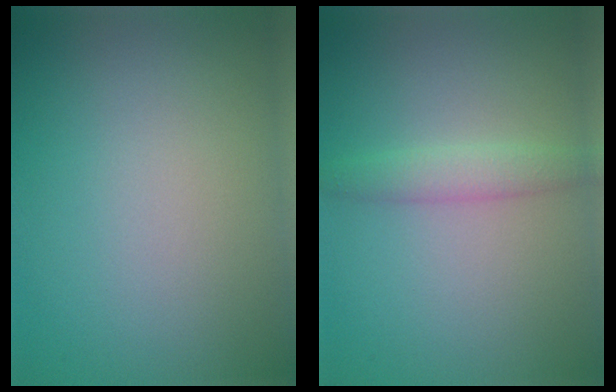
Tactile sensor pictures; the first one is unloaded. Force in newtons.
{"total": 2.1, "press": 2.1, "slide": 0.0}